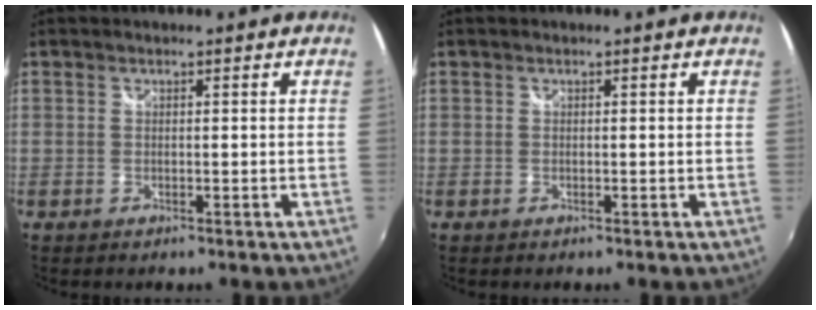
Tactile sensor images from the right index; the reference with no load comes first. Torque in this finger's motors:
{"motor_torque": [0.00, 0.00, -0.05, 0.00]}